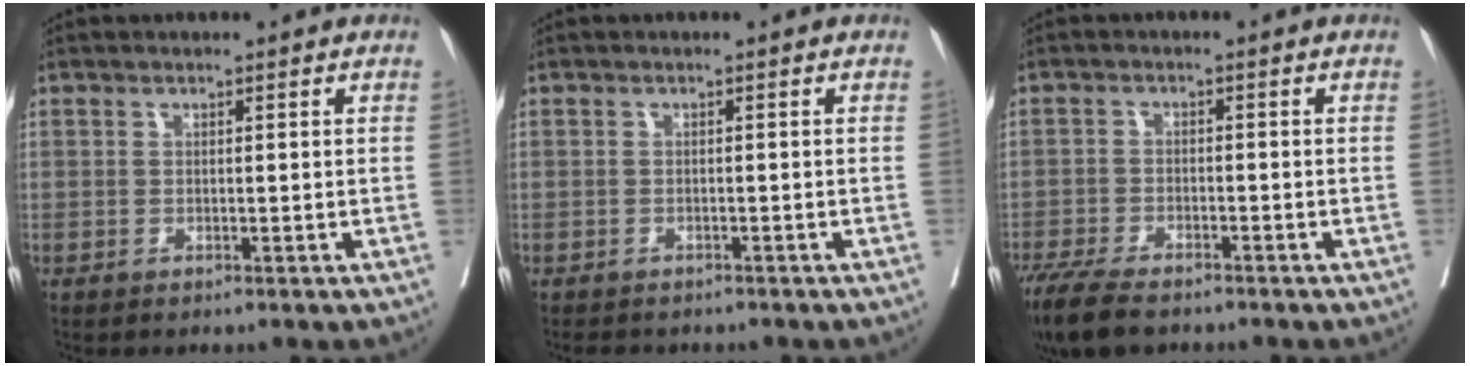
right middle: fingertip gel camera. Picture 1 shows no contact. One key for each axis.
{"total": 4.1, "fx": -3.5, "fy": 1.7, "fz": 1.3, "tx": -0.017, "ty": -0.004, "tz": -0.046}
{"total": 8.8, "fx": -7.1, "fy": 2.4, "fz": 4.7, "tx": -0.081, "ty": -0.018, "tz": -0.121}